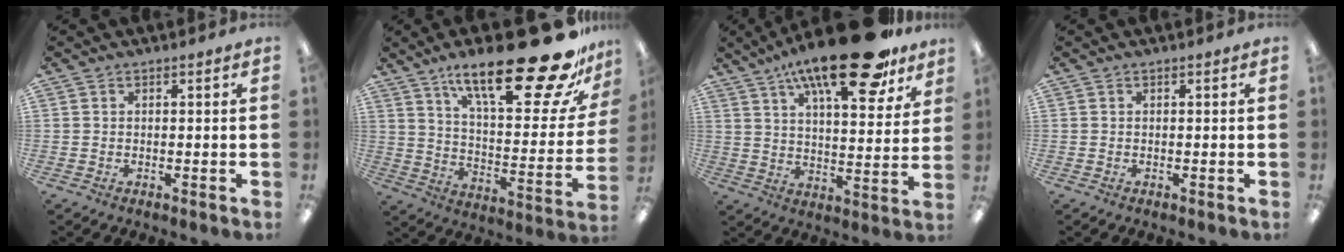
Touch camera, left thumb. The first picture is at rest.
{"total": 28.5, "force": [18.7, 8.0, 20.0], "torque": [-0.295, -0.122, 0.300]}
{"total": 21.3, "force": [14.5, 6.8, 14.0], "torque": [-0.212, -0.082, 0.235]}
{"total": 0.0}